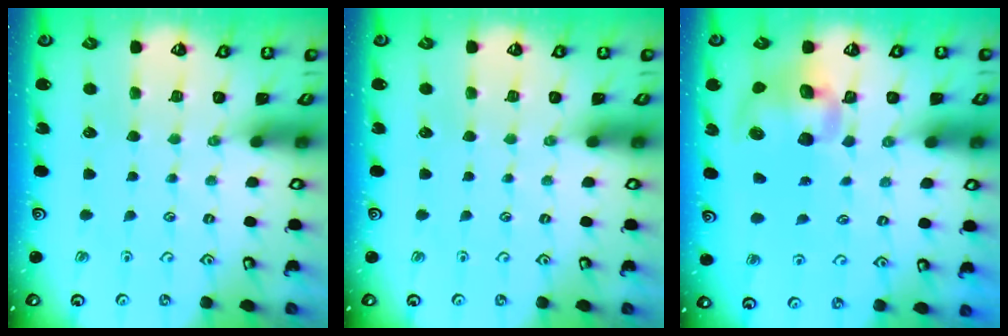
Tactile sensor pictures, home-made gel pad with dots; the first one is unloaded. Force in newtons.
{"total": 0.0}
{"total": 11.5, "press": 11.4, "slide": 1.9}